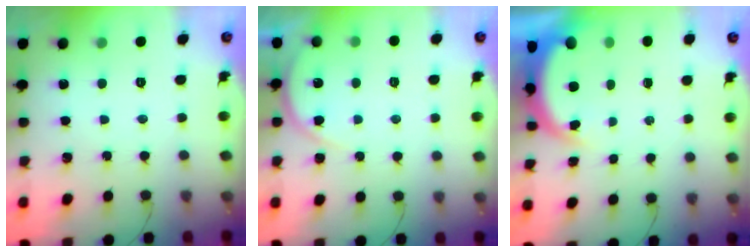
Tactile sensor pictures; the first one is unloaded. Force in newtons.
{"total": 5.0, "press": 5.0, "slide": 0.5}
{"total": 4.0, "press": 4.0, "slide": 0.6}